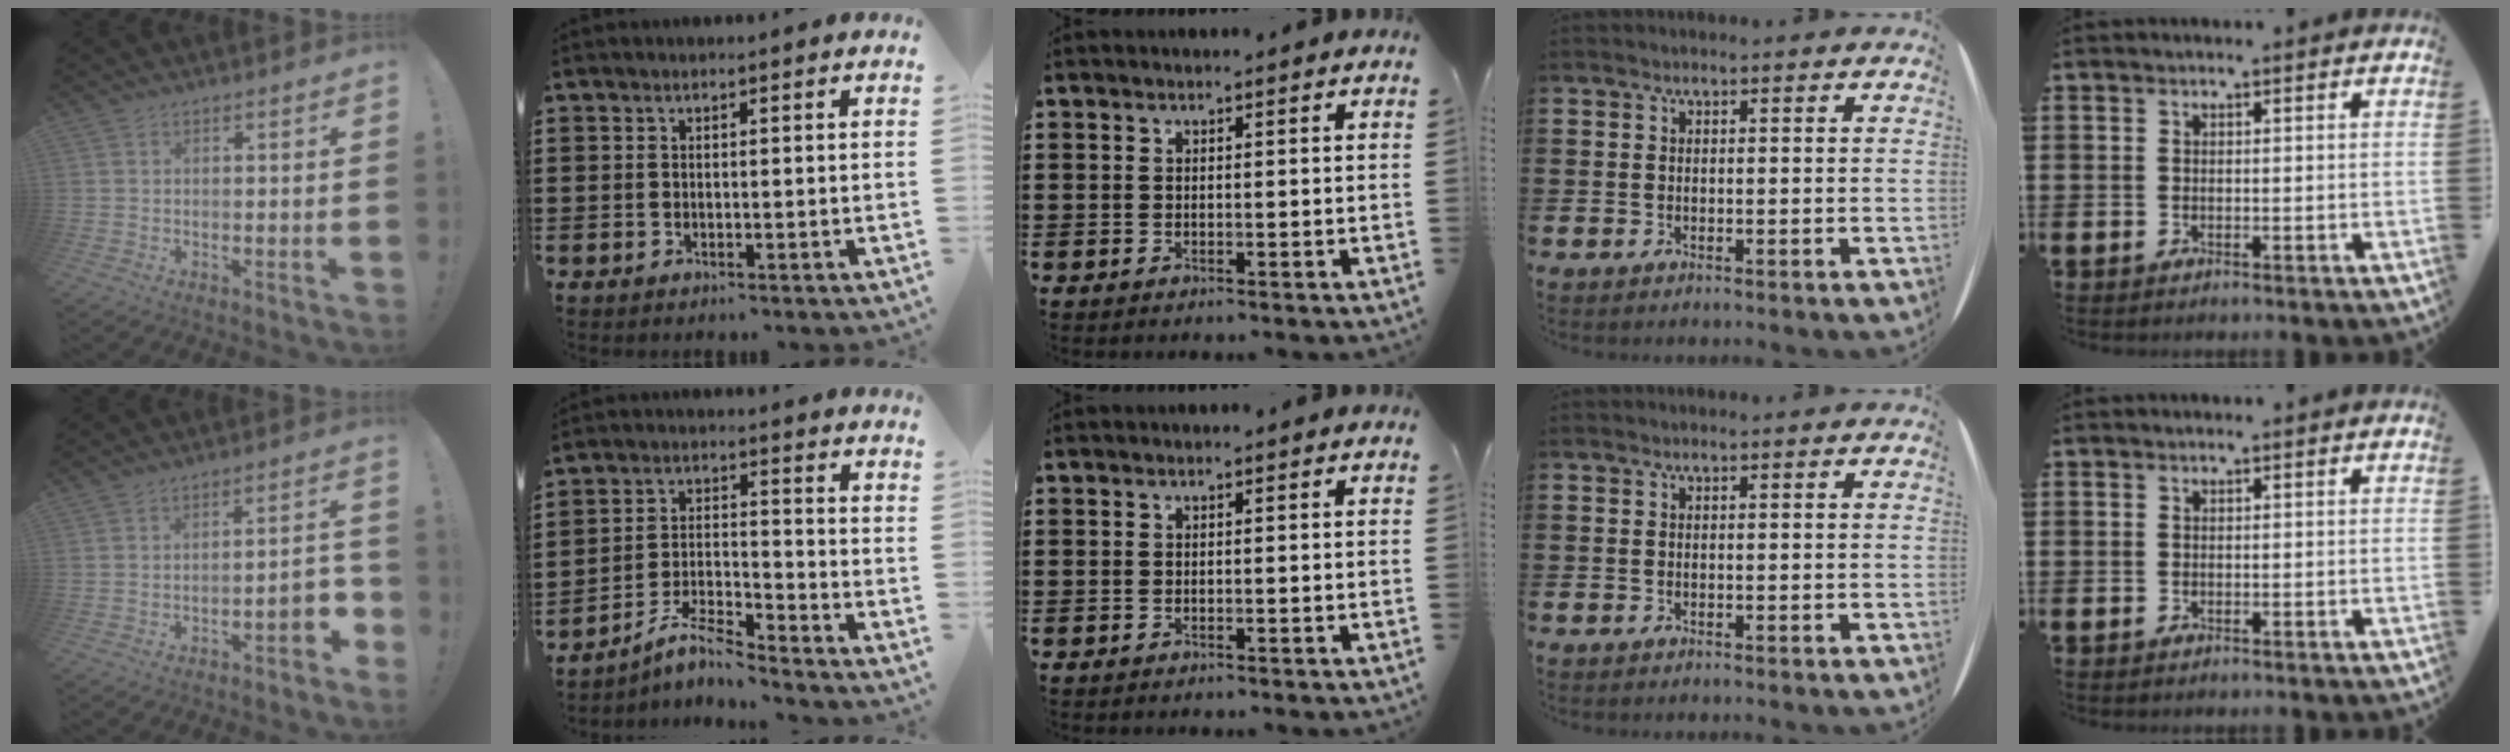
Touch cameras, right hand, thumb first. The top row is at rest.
{"thumb": {"total": 6.9, "force": [-3.5, 2.4, 5.4], "torque": [-0.065, 0.016, -0.058]}, "index": {"total": 5.9, "force": [-5.3, 0.7, 2.5], "torque": [-0.055, -0.001, -0.105]}}